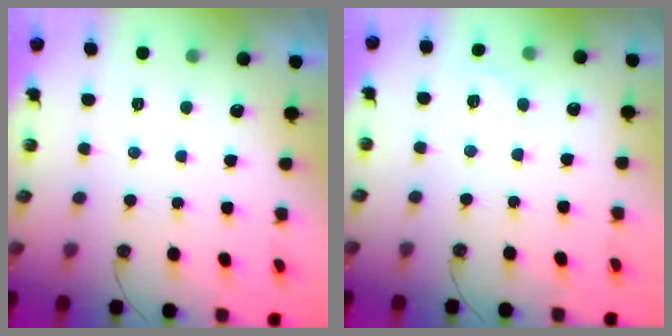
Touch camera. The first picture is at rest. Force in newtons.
{"total": 3.6, "press": 3.5, "slide": 0.4}